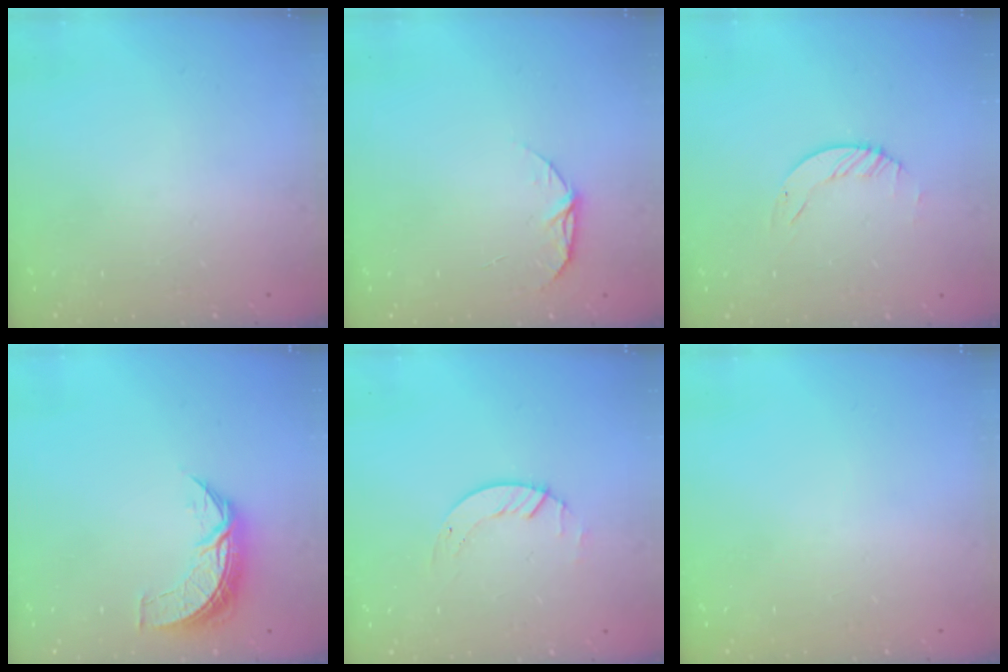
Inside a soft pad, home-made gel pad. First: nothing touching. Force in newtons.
{"total": 6.6, "press": 6.5, "slide": 0.6}
{"total": 1.2, "press": 1.2, "slide": 0.2}
{"total": 8.0, "press": 8.0, "slide": 0.3}
{"total": 2.0, "press": 2.0, "slide": 0.2}
{"total": 0.0}